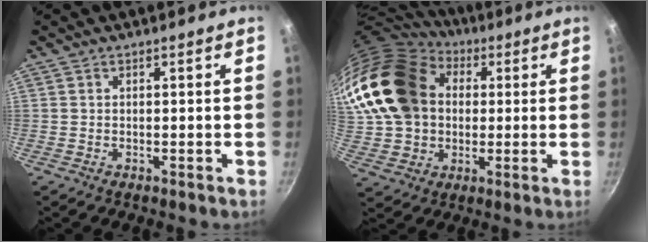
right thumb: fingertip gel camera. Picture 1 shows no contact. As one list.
[{"total": 25.0, "force": [5.3, 19.3, 15.0], "torque": [-0.296, 0.035, 0.101]}]